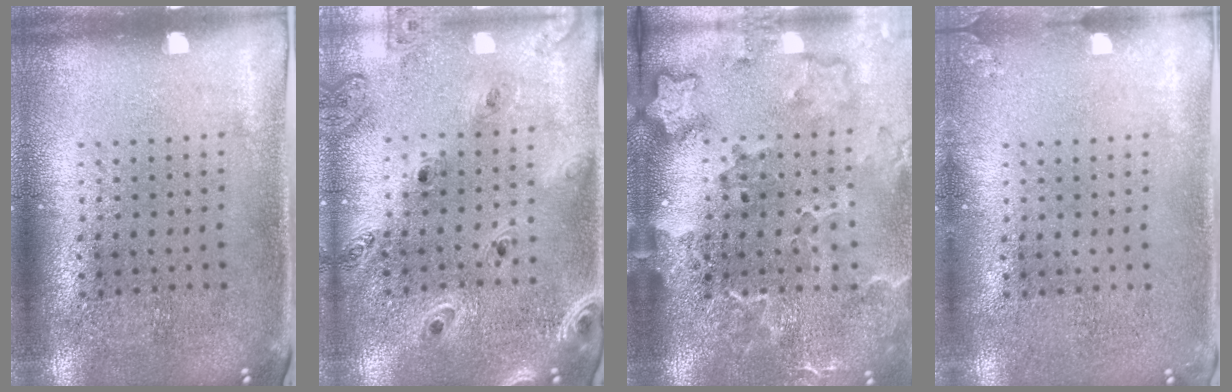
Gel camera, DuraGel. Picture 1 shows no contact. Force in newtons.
{"total": 1.3, "press": 1.3, "slide": 0.1}
{"total": 3.0, "press": 2.3, "slide": 1.9}
{"total": 0.8, "press": 0.8, "slide": 0.1}